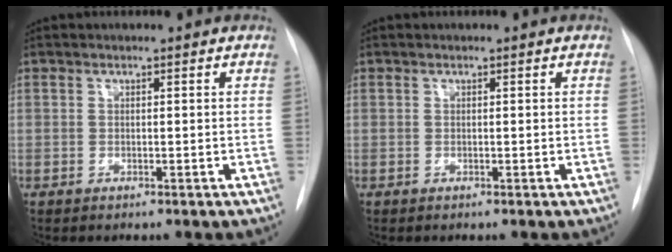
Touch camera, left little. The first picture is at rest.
{"total": 0.0}